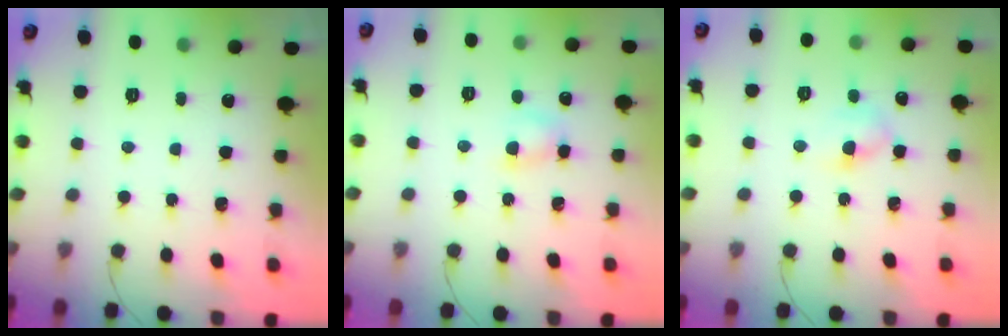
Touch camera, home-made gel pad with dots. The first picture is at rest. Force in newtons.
{"total": 3.9, "press": 3.7, "slide": 1.1}
{"total": 5.4, "press": 5.2, "slide": 1.6}